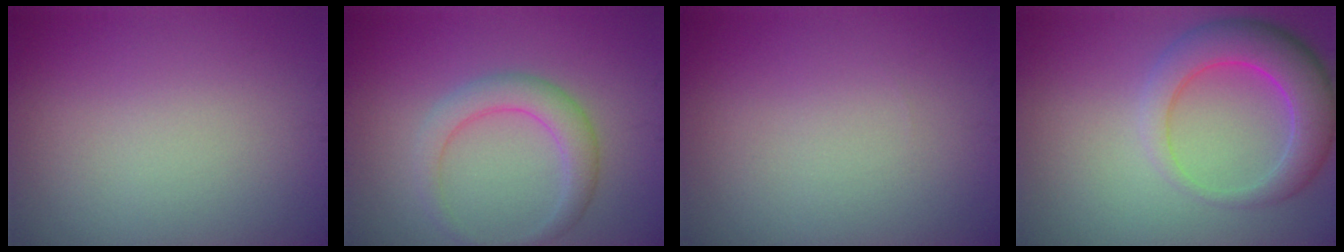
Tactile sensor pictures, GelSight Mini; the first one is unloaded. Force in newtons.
{"total": 3.1, "press": 3.1, "slide": 0.1}
{"total": 0.0}
{"total": 5.7, "press": 5.7, "slide": 0.2}